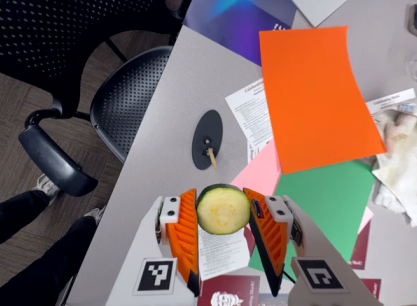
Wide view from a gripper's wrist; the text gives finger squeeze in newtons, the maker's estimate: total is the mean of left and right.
{"total": 11.7, "left": 12.1, "right": 11.4}